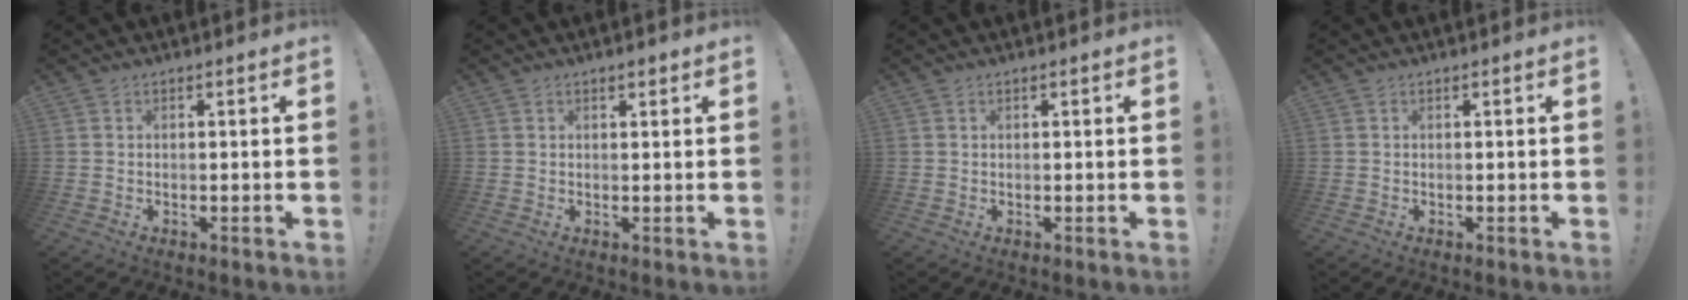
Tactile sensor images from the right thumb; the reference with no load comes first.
{"total": 1.3, "force": [1.0, 0.6, 0.7], "torque": [0.002, -0.005, 0.015]}
{"total": 0.0}
{"total": 0.0}